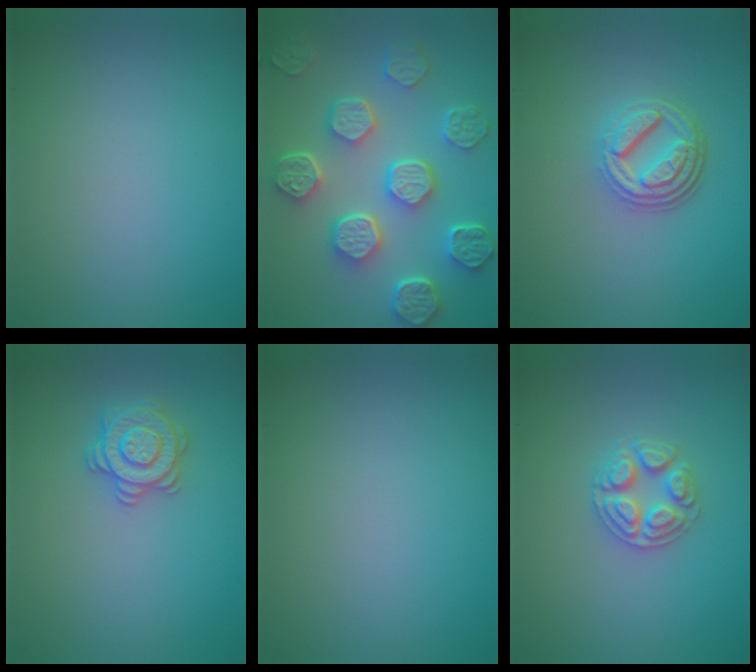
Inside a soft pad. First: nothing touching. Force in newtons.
{"total": 8.1, "press": 6.3, "slide": 5.1}
{"total": 4.7, "press": 3.5, "slide": 3.1}
{"total": 2.9, "press": 2.9, "slide": 0.1}
{"total": 0.0}
{"total": 2.5, "press": 2.5, "slide": 0.4}